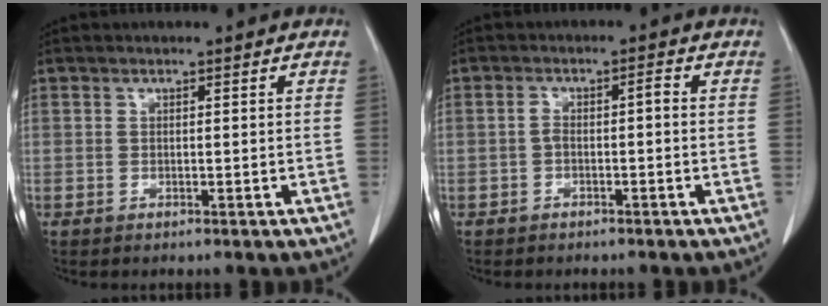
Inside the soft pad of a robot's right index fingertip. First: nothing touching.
{"total": 2.4, "force": [-0.5, 0.7, 2.2], "torque": [-0.042, 0.016, -0.007]}